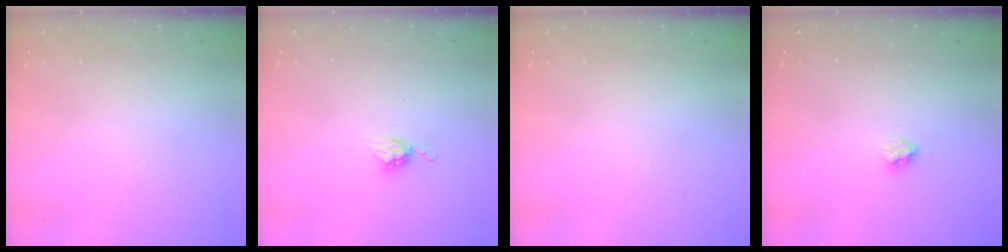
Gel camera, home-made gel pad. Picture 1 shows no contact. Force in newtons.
{"total": 3.8, "press": 3.8, "slide": 0.5}
{"total": 0.0}
{"total": 3.3, "press": 3.3, "slide": 0.1}